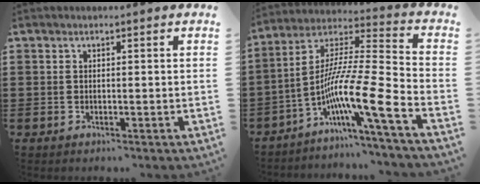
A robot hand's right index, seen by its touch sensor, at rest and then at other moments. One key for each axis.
{"total": 12.4, "fx": -6.8, "fy": 0.3, "fz": 10.3, "tx": -0.206, "ty": -0.028, "tz": -0.138}